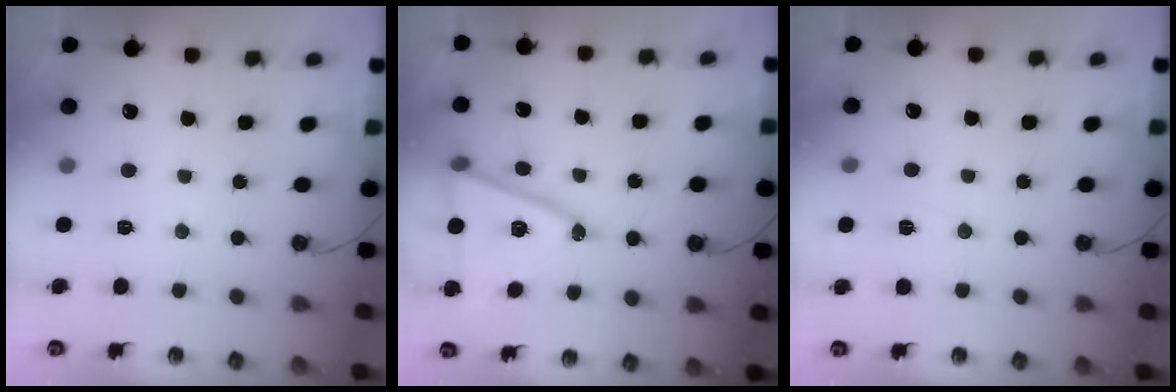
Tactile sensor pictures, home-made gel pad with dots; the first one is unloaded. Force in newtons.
{"total": 15.1, "press": 14.6, "slide": 3.8}
{"total": 3.8, "press": 3.2, "slide": 2.1}